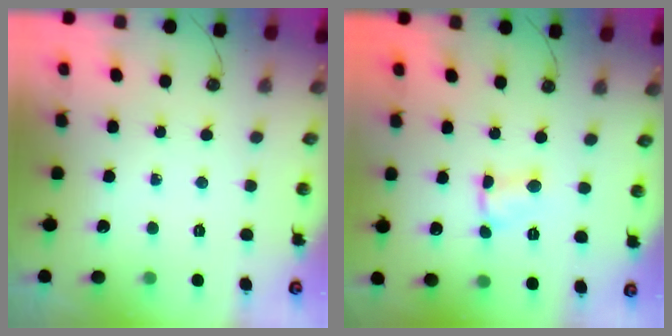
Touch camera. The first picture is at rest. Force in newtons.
{"total": 2.1, "press": 2.1, "slide": 0.3}